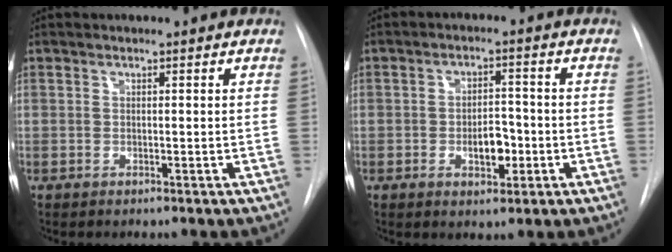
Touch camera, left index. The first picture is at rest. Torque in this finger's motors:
{"motor_torque": [0.51, 0.44, 0.13, 0.06]}